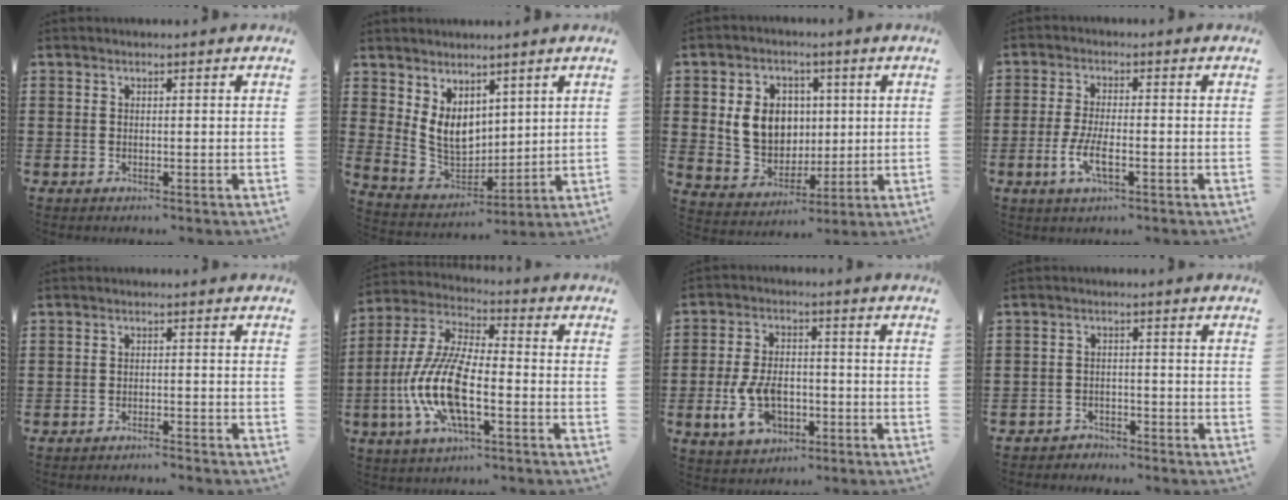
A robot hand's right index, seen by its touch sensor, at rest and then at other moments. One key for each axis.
{"total": 6.9, "fx": 3.2, "fy": 4.9, "fz": 3.6, "tx": -0.102, "ty": -0.012, "tz": 0.063}
{"total": 8.1, "fx": 1.4, "fy": 6.9, "fz": 4.0, "tx": -0.089, "ty": 0.016, "tz": 0.023}
{"total": 5.0, "fx": -1.8, "fy": 1.3, "fz": 4.5, "tx": -0.094, "ty": -0.006, "tz": -0.037}
{"total": 1.7, "fx": -1.7, "fy": -0.1, "fz": 0.1, "tx": -0.005, "ty": 0.002, "tz": -0.035}
{"total": 12.2, "fx": -4.0, "fy": 4.1, "fz": 10.7, "tx": -0.260, "ty": -0.014, "tz": -0.083}
{"total": 7.9, "fx": -2.5, "fy": 4.4, "fz": 6.0, "tx": -0.142, "ty": 0.001, "tz": -0.049}
{"total": 2.2, "fx": -2.1, "fy": 0.7, "fz": -0.1, "tx": -0.005, "ty": 0.004, "tz": -0.047}